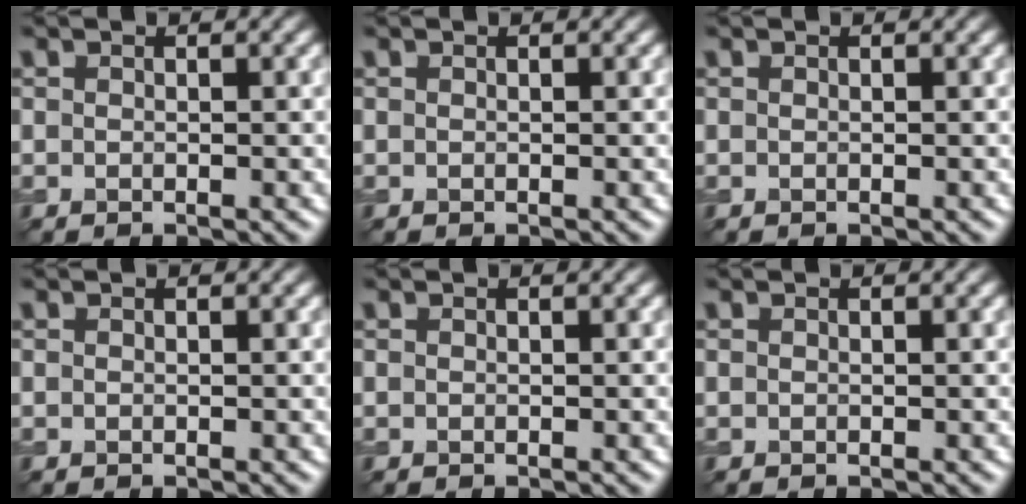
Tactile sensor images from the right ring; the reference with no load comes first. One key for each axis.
{"total": 0.0}
{"total": 0.0}
{"total": 0.0}
{"total": 0.0}
{"total": 0.0}